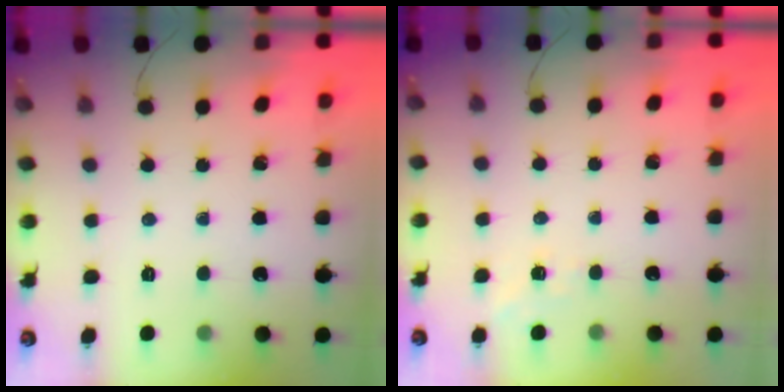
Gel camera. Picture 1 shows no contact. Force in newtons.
{"total": 5.8, "press": 5.6, "slide": 1.6}